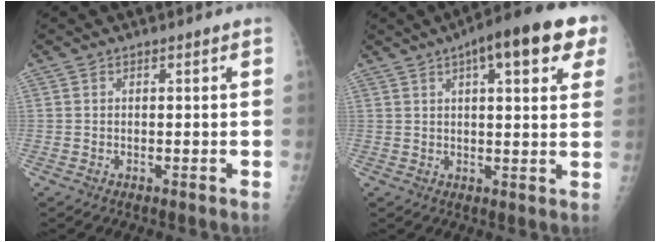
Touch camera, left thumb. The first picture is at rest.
{"total": 15.2, "force": [7.2, 4.6, 12.5], "torque": [-0.149, 0.006, 0.090]}